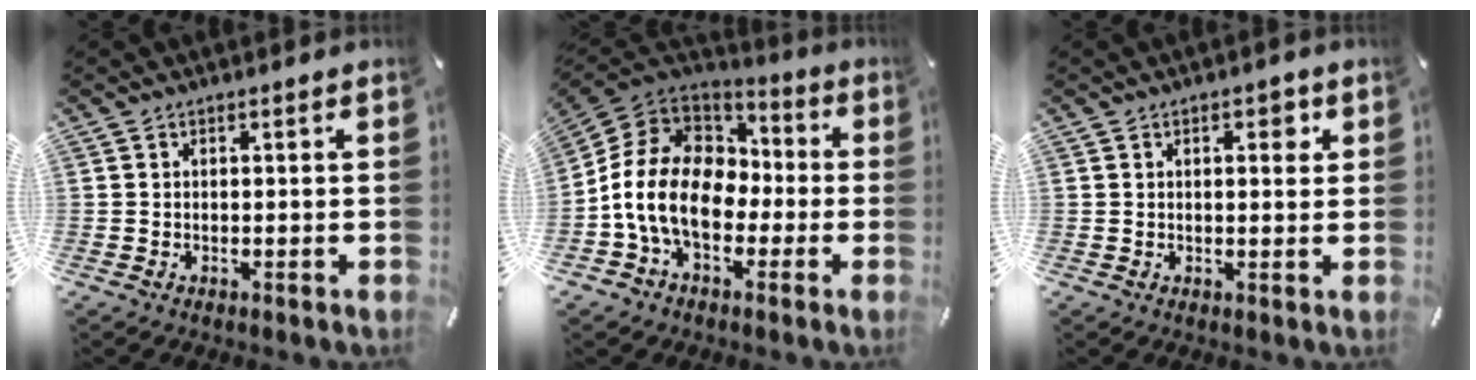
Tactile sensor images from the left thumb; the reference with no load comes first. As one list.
[{"total": 15.5, "force": [-3.9, 11.4, 9.8], "torque": [-0.218, 0.026, -0.071]}, {"total": 3.1, "force": [1.1, 1.6, 2.5], "torque": [-0.028, -0.002, 0.011]}]